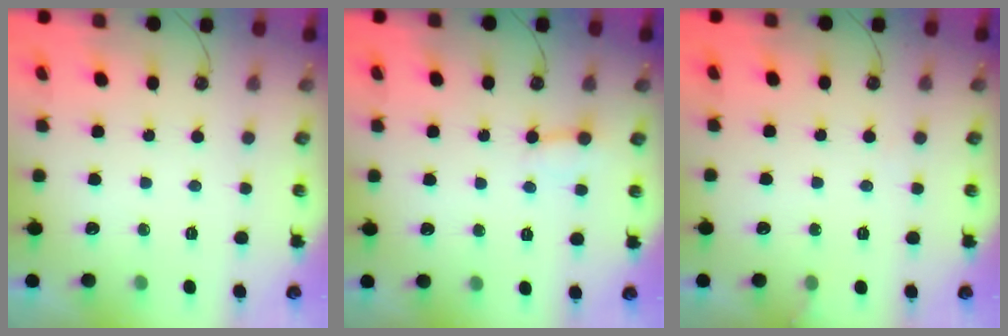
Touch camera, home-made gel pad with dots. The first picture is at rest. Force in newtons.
{"total": 3.9, "press": 3.9, "slide": 0.3}
{"total": 4.4, "press": 4.4, "slide": 0.2}